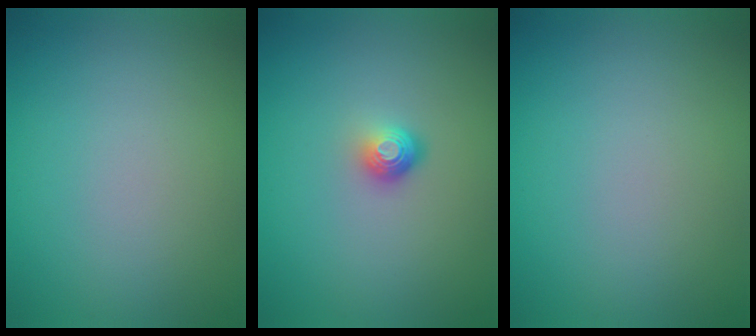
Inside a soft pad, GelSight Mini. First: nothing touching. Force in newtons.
{"total": 1.8, "press": 1.2, "slide": 1.4}
{"total": 0.0}